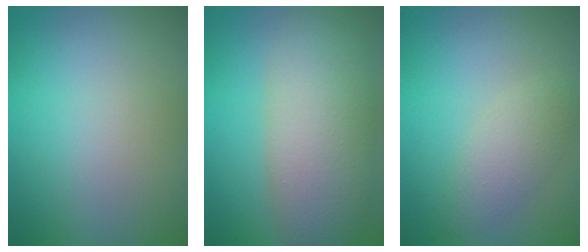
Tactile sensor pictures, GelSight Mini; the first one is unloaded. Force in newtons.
{"total": 7.2, "press": 7.2, "slide": 0.4}
{"total": 2.4, "press": 2.4, "slide": 0.1}